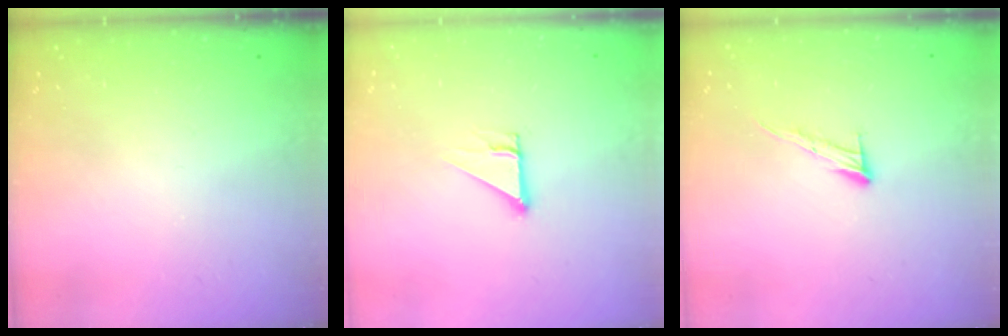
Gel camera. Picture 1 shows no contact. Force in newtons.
{"total": 2.7, "press": 2.7, "slide": 0.0}
{"total": 8.4, "press": 8.4, "slide": 0.4}